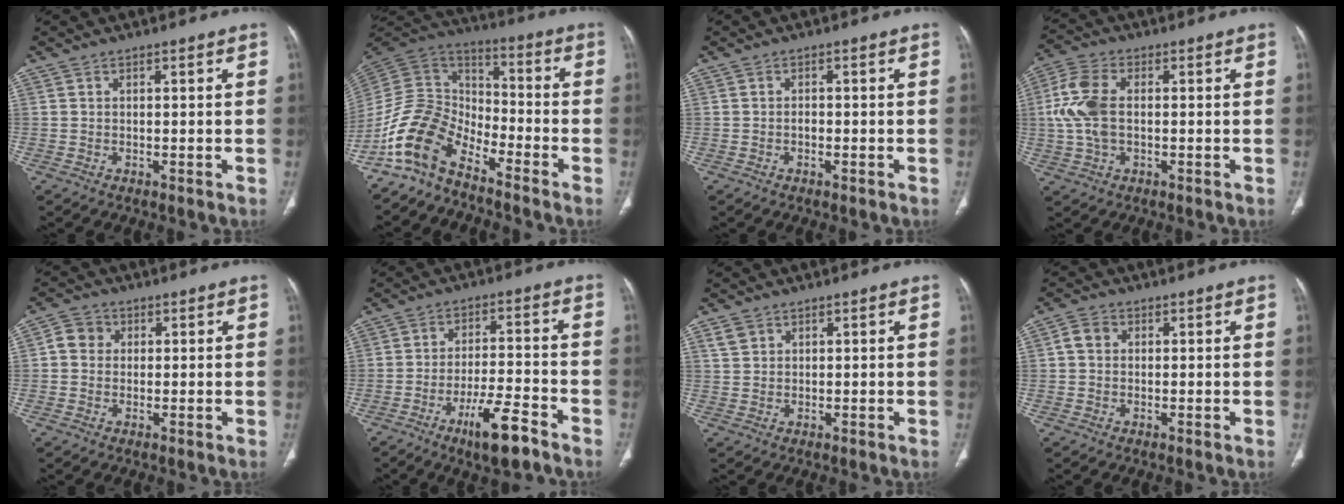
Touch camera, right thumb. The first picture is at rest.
{"total": 12.7, "force": [-9.1, 6.5, 6.0], "torque": [-0.113, 0.089, -0.191]}
{"total": 1.0, "force": [-0.4, 0.5, 0.8], "torque": [-0.014, 0.002, -0.007]}
{"total": 9.1, "force": [0.3, 5.4, 7.4], "torque": [-0.176, 0.015, 0.004]}
{"total": 4.1, "force": [0.7, 3.7, 1.5], "torque": [-0.011, 0.008, 0.007]}
{"total": 9.9, "force": [-6.3, 2.2, 7.3], "torque": [-0.128, 0.032, -0.102]}
{"total": 2.5, "force": [1.4, 1.8, 0.9], "torque": [-0.013, -0.001, 0.032]}
{"total": 2.9, "force": [0.4, 2.4, 1.5], "torque": [-0.026, 0.009, 0.007]}